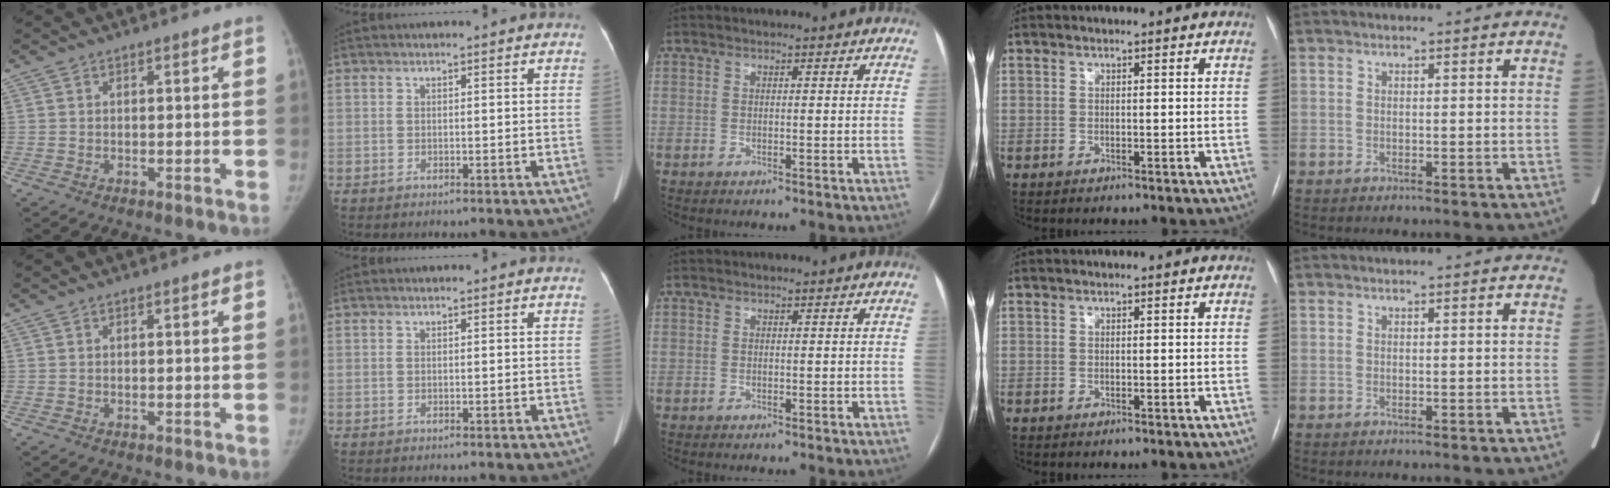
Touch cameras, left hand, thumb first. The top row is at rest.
{}